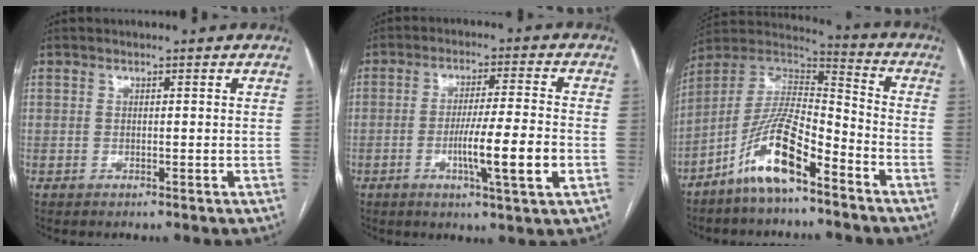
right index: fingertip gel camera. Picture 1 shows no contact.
{"total": 9.6, "force": [-2.7, -0.3, 9.2], "torque": [-0.160, -0.008, -0.046]}
{"total": 13.1, "force": [-8.1, 3.1, 9.9], "torque": [-0.194, 0.012, -0.150]}